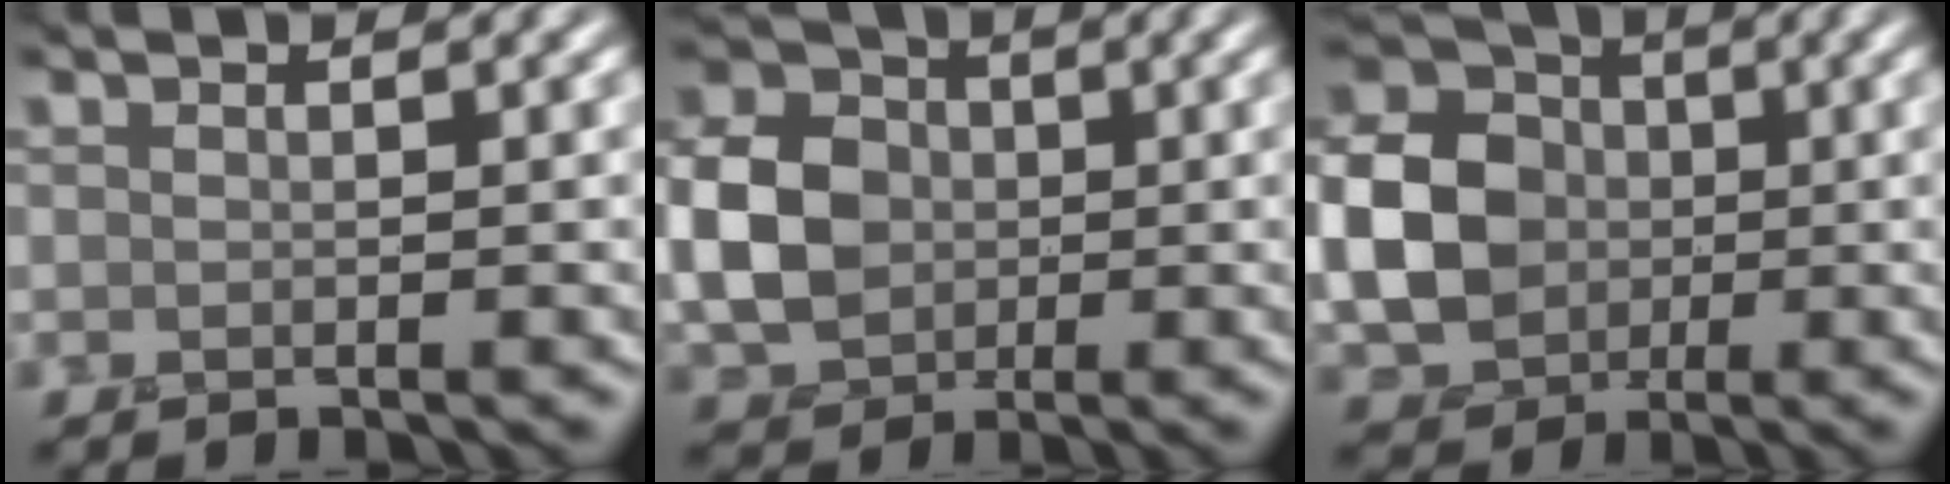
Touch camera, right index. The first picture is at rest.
{"total": 6.2, "force": [-0.2, 5.0, 3.6], "torque": [-0.081, 0.014, -0.013]}
{"total": 8.1, "force": [-0.2, 6.6, 4.6], "torque": [-0.115, 0.004, -0.008]}